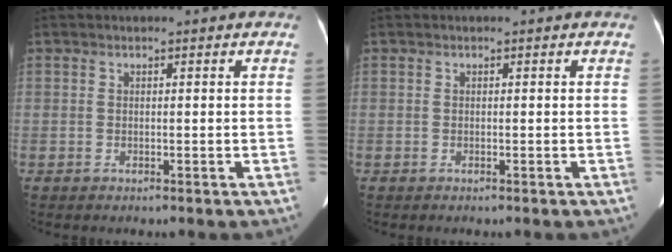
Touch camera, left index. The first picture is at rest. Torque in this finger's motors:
{"motor_torque": [0.03, 0.08, 0.00, 0.01]}